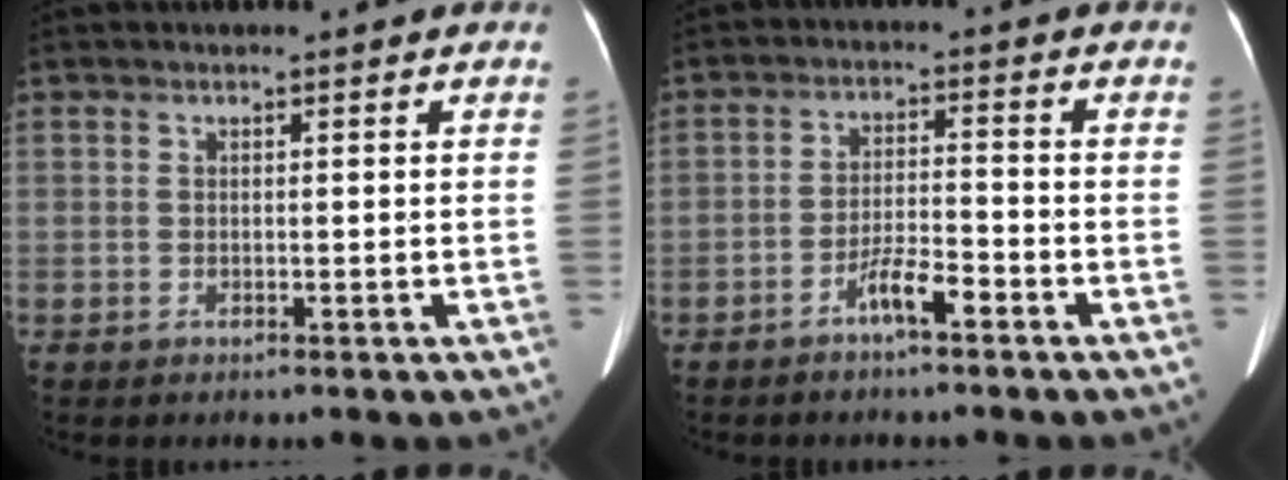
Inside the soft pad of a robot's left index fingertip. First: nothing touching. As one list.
[{"total": 4.3, "force": [-3.1, 0.4, 2.9], "torque": [-0.062, 0.000, -0.057]}]